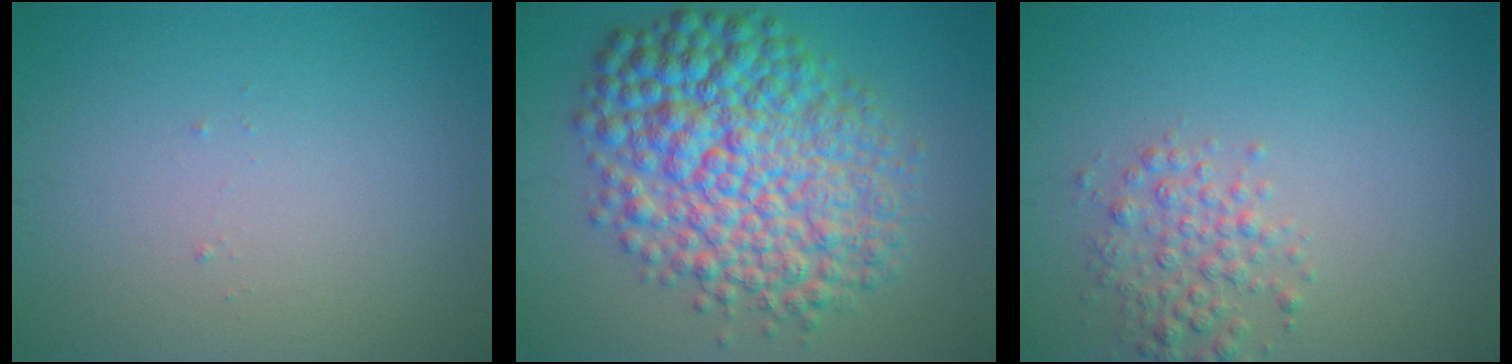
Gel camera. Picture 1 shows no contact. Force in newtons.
{"total": 10.9, "press": 10.9, "slide": 0.0}
{"total": 2.7, "press": 2.7, "slide": 0.1}